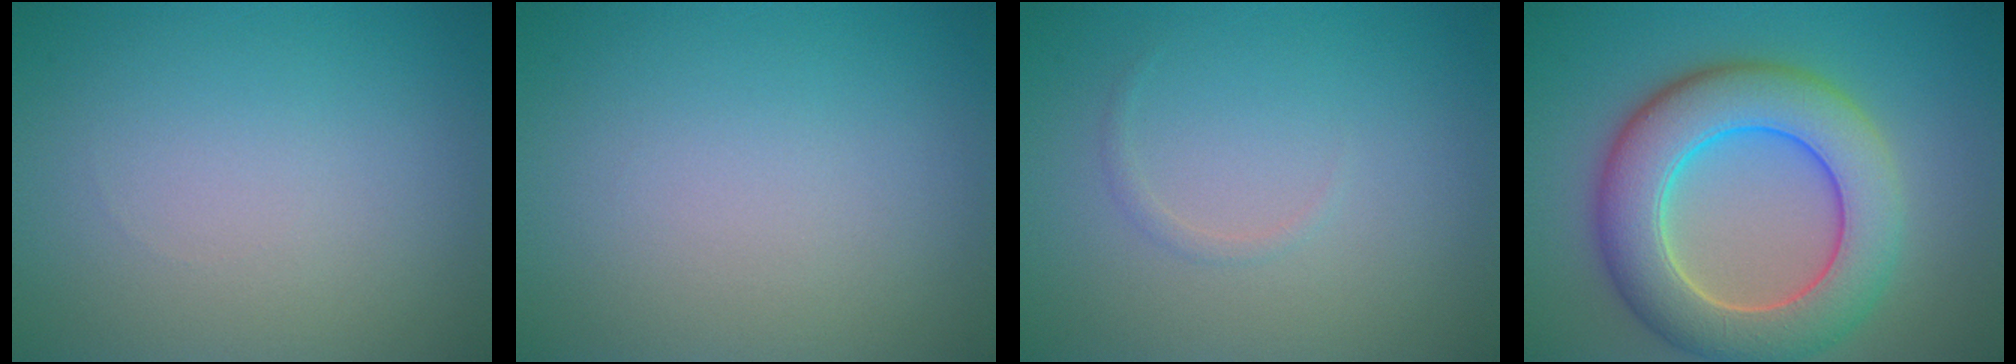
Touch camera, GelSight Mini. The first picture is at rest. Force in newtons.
{"total": 0.0}
{"total": 0.6, "press": 0.6, "slide": 0.0}
{"total": 9.2, "press": 9.2, "slide": 0.4}